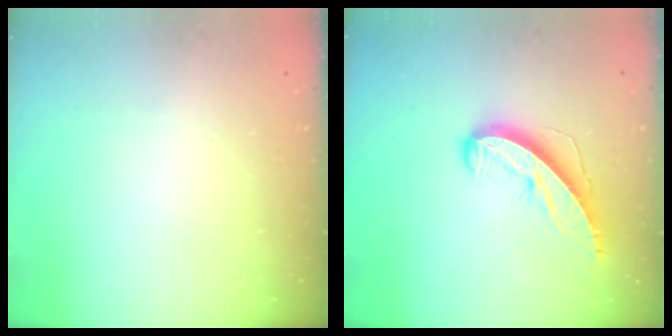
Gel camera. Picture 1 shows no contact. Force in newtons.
{"total": 9.6, "press": 9.6, "slide": 0.3}